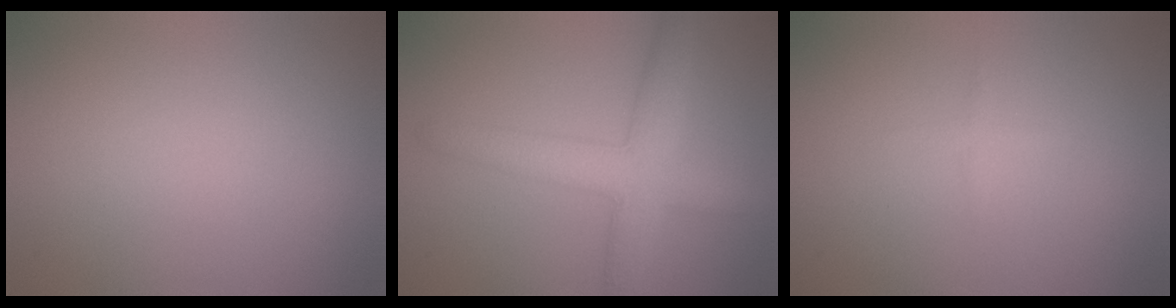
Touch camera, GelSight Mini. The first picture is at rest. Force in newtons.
{"total": 5.2, "press": 5.2, "slide": 0.1}
{"total": 0.6, "press": 0.6, "slide": 0.0}